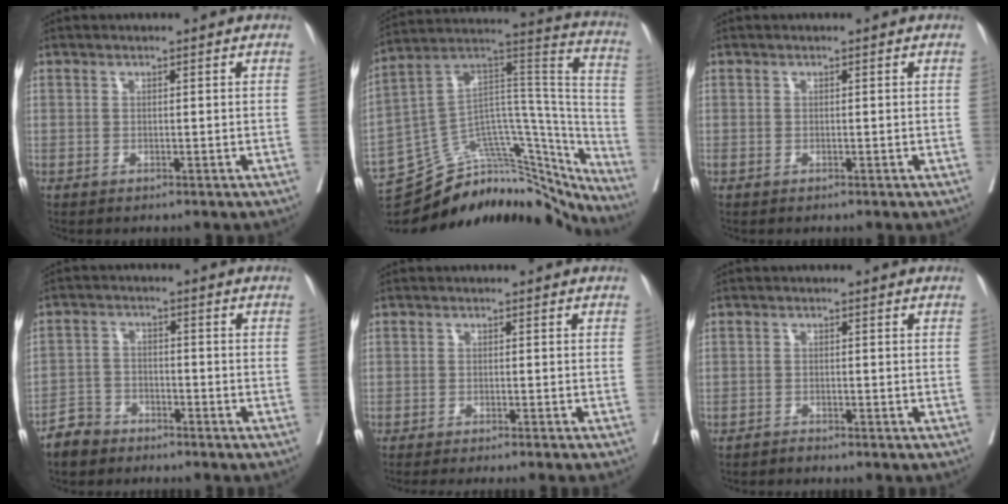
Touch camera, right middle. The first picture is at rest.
{"total": 30.3, "force": [-27.1, 8.0, 11.0], "torque": [-0.121, 0.040, -0.395]}
{"total": 0.0}
{"total": 4.4, "force": [-3.8, 2.1, 0.5], "torque": [-0.016, 0.000, -0.074]}
{"total": 7.9, "force": [-6.8, -0.9, 3.8], "torque": [-0.020, -0.017, -0.095]}
{"total": 0.8, "force": [-0.8, -0.1, -0.1], "torque": [-0.001, -0.003, -0.013]}